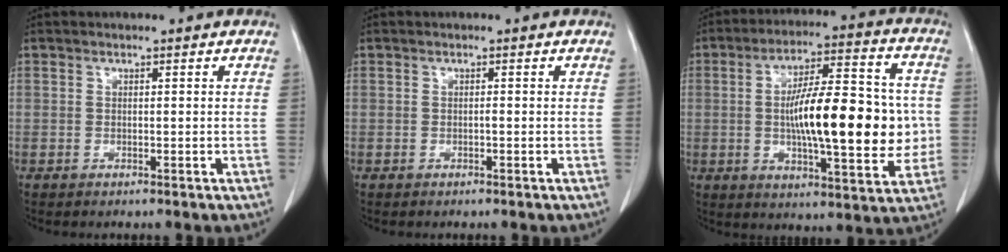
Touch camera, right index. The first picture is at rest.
{"total": 0.0}
{"total": 19.2, "force": [-0.8, 4.8, 18.5], "torque": [-0.295, 0.017, -0.010]}